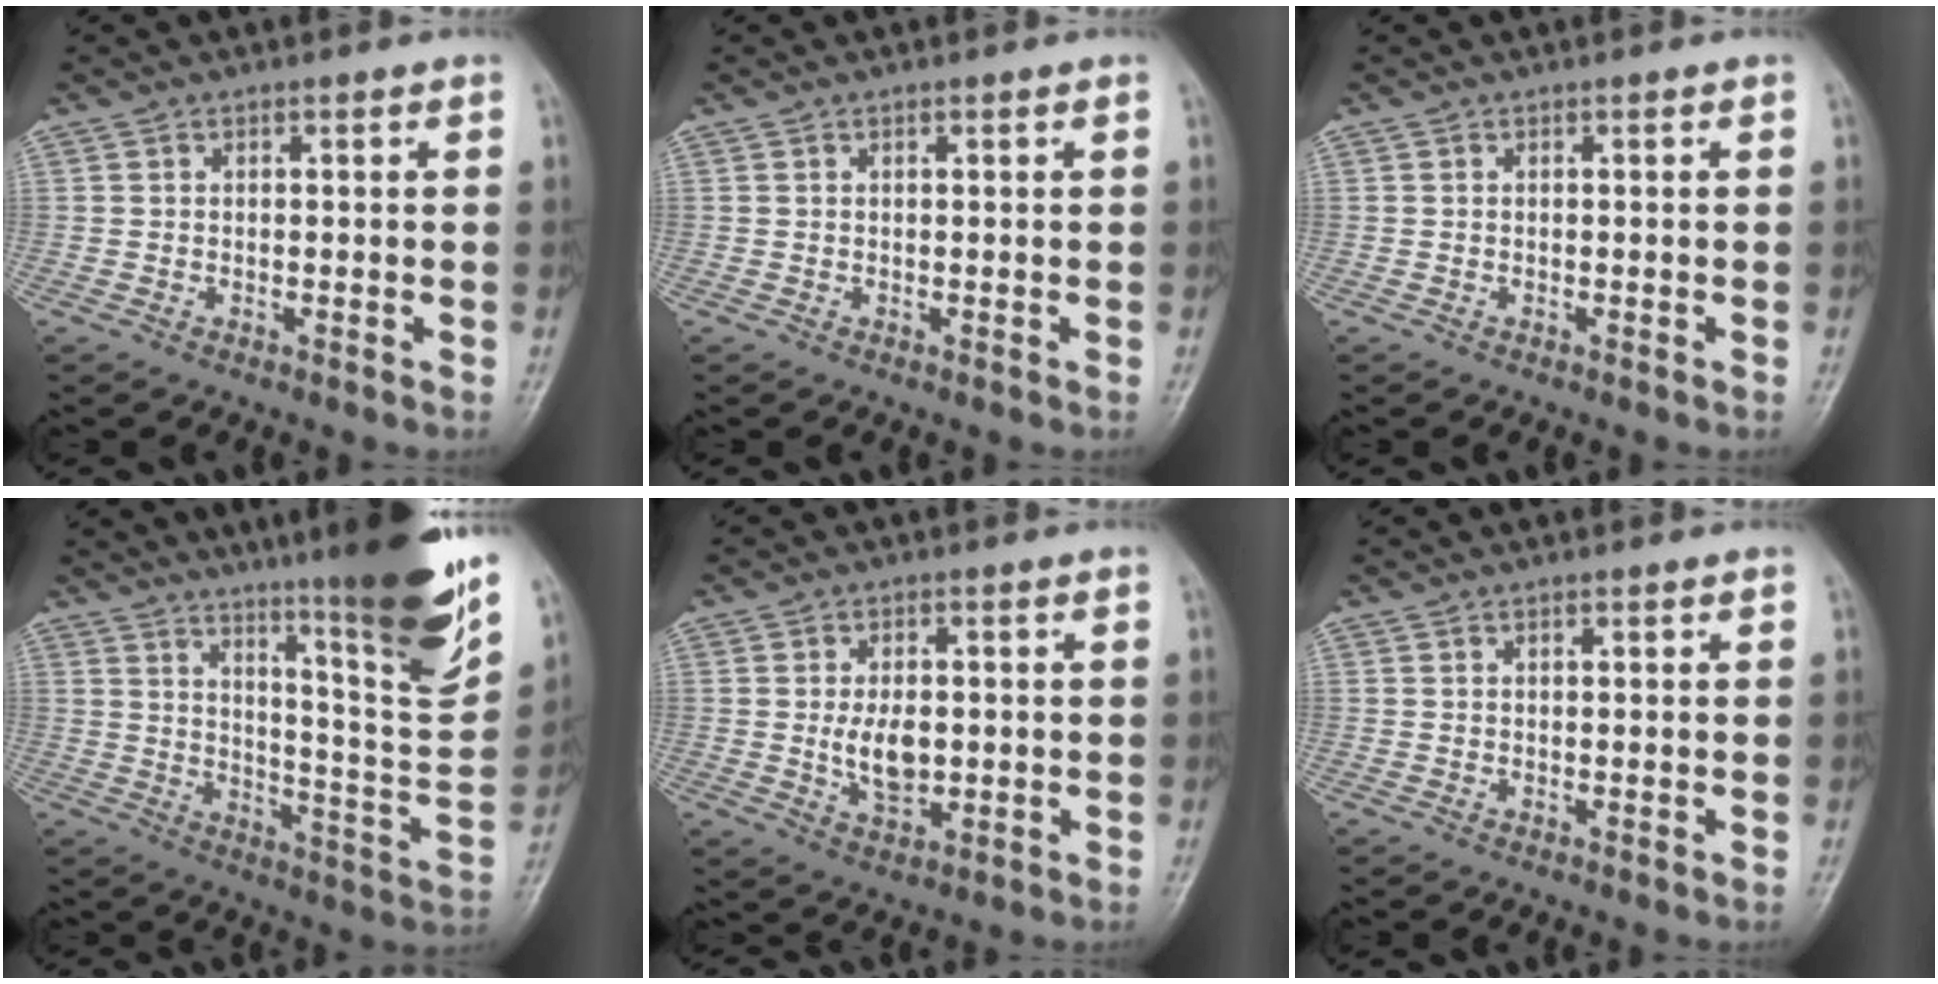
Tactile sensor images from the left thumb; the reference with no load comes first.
{"total": 0.5, "force": [0.3, 0.2, 0.4], "torque": [-0.006, -0.001, 0.004]}
{"total": 0.0}
{"total": 22.9, "force": [14.9, 2.6, 17.2], "torque": [-0.221, -0.076, 0.218]}
{"total": 6.8, "force": [0.0, 4.0, 5.5], "torque": [-0.086, -0.007, 0.006]}
{"total": 0.8, "force": [0.5, 0.3, 0.6], "torque": [-0.007, -0.001, 0.007]}